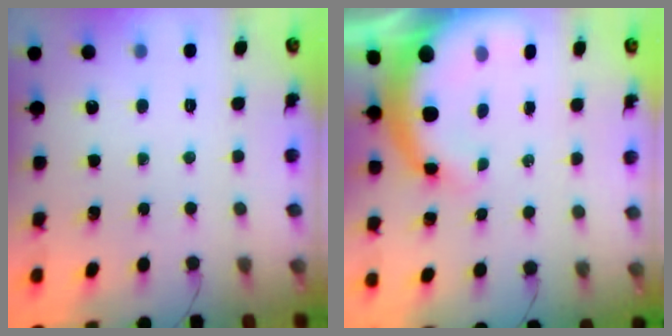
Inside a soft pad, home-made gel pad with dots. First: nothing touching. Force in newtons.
{"total": 9.0, "press": 8.8, "slide": 1.9}